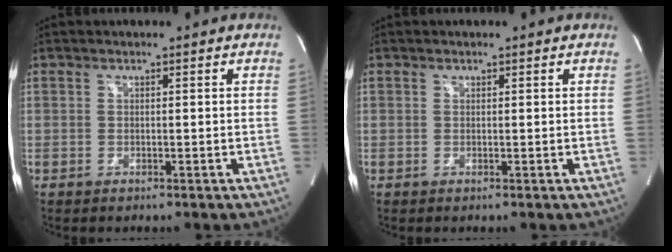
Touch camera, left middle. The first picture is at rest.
{"total": 0.0}